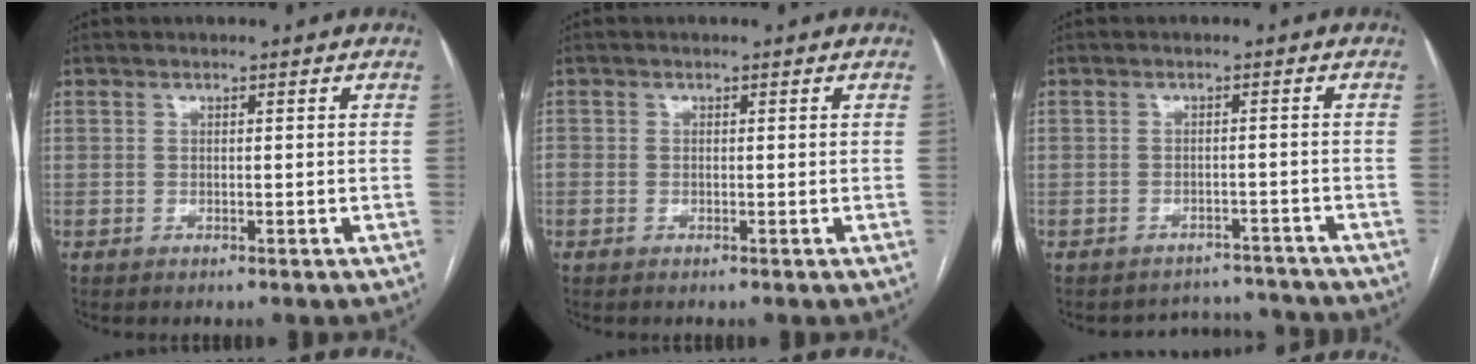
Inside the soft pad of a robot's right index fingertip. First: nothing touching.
{"total": 0.9, "force": [-0.2, 0.6, 0.6], "torque": [-0.016, 0.005, 0.000]}
{"total": 5.4, "force": [-5.1, 1.3, -1.4], "torque": [0.020, 0.023, -0.061]}